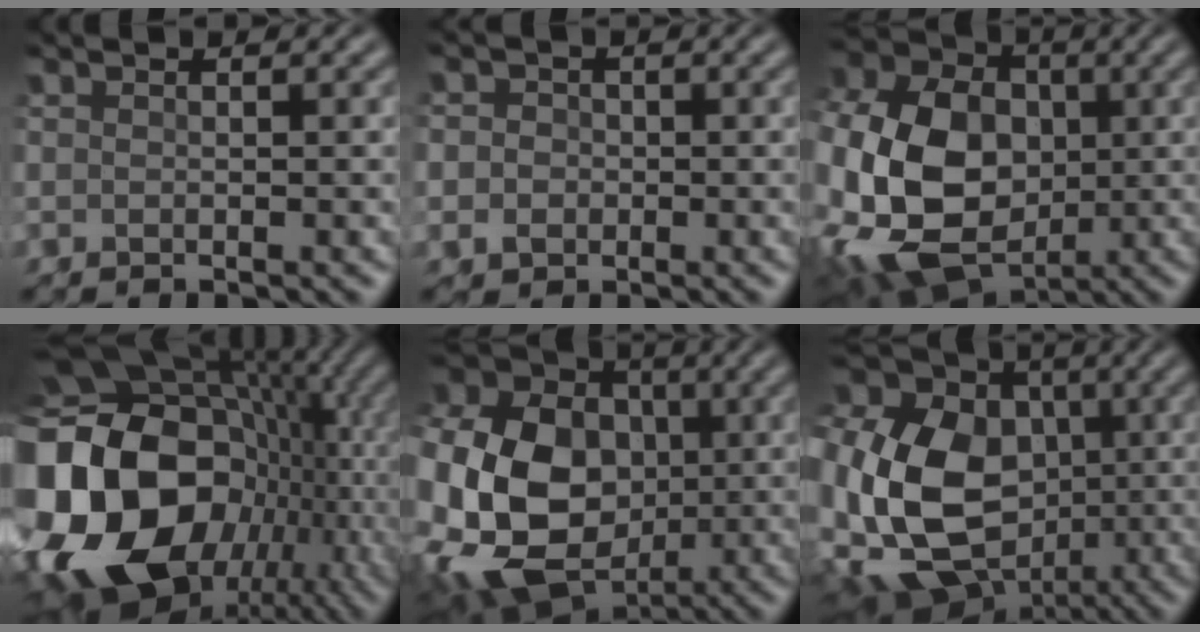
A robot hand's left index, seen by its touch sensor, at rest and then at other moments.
{"total": 4.8, "force": [0.0, 4.5, 1.7], "torque": [-0.027, 0.027, -0.026]}
{"total": 16.4, "force": [-2.3, 12.3, 10.6], "torque": [-0.263, -0.018, -0.038]}
{"total": 21.5, "force": [-3.5, 16.6, 13.2], "torque": [-0.309, -0.031, -0.039]}
{"total": 20.9, "force": [-3.4, 17.8, 10.4], "torque": [-0.260, -0.015, -0.087]}
{"total": 18.5, "force": [-2.1, 14.4, 11.3], "torque": [-0.267, -0.011, -0.047]}